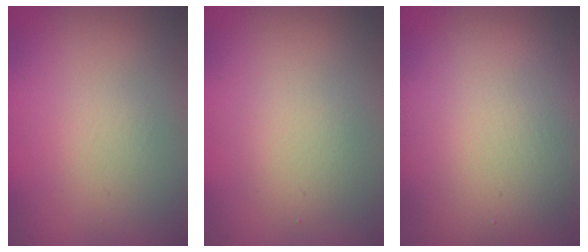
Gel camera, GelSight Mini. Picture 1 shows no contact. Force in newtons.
{"total": 1.9, "press": 1.9, "slide": 0.1}
{"total": 9.5, "press": 9.5, "slide": 0.4}